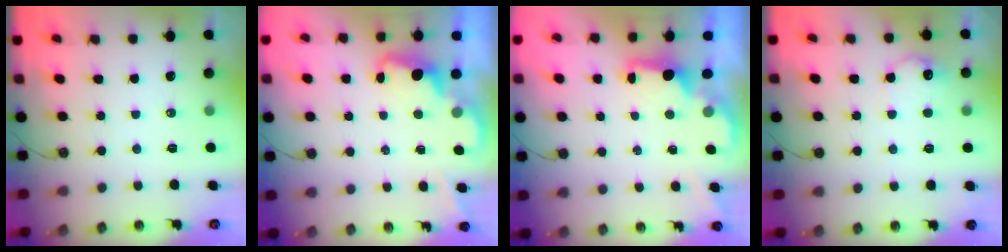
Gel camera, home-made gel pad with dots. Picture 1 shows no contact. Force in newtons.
{"total": 2.1, "press": 2.0, "slide": 0.6}
{"total": 1.9, "press": 1.7, "slide": 0.8}
{"total": 9.4, "press": 9.4, "slide": 0.6}